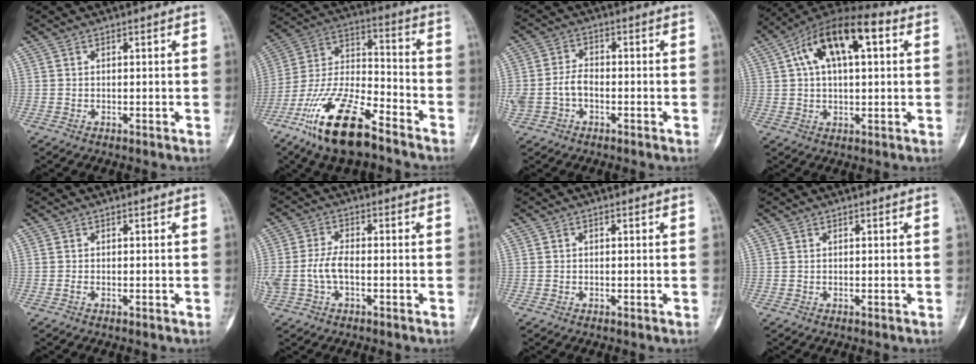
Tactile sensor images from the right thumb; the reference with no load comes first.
{"total": 19.4, "force": [-12.4, 6.7, 13.3], "torque": [-0.262, 0.064, -0.230]}
{"total": 6.8, "force": [-1.8, 4.7, 4.6], "torque": [-0.100, 0.023, -0.033]}
{"total": 16.4, "force": [5.3, 7.7, 13.5], "torque": [-0.218, 0.029, 0.081]}
{"total": 0.0}
{"total": 6.6, "force": [-1.3, 3.6, 5.4], "torque": [-0.132, 0.019, -0.023]}
{"total": 0.0}
{"total": 0.0}